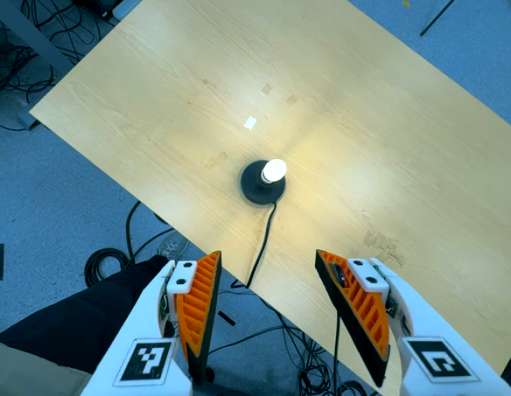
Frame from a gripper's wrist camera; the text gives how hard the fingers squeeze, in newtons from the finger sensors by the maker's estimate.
{"total": 0.0}